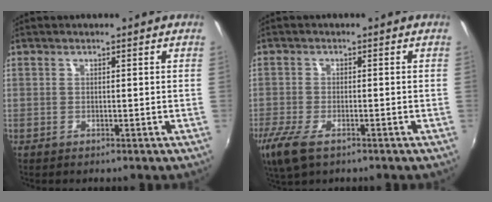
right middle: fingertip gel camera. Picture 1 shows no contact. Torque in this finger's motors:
{"motor_torque": [0.91, -0.60, 0.47, 0.11]}